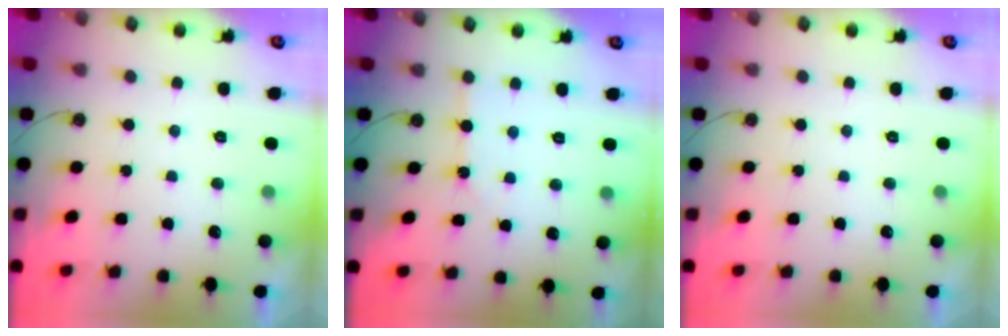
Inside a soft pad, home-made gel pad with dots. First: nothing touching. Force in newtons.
{"total": 3.5, "press": 3.5, "slide": 0.5}
{"total": 0.0}